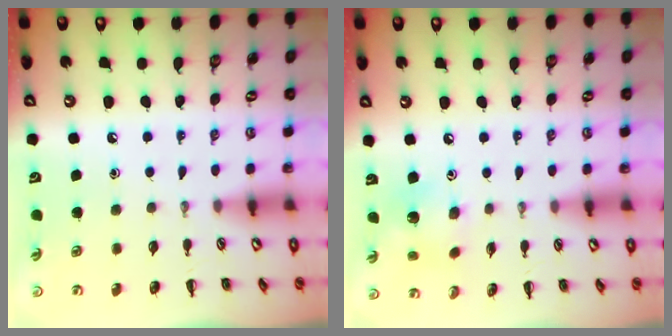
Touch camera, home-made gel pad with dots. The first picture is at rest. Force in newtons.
{"total": 5.2, "press": 5.1, "slide": 1.1}